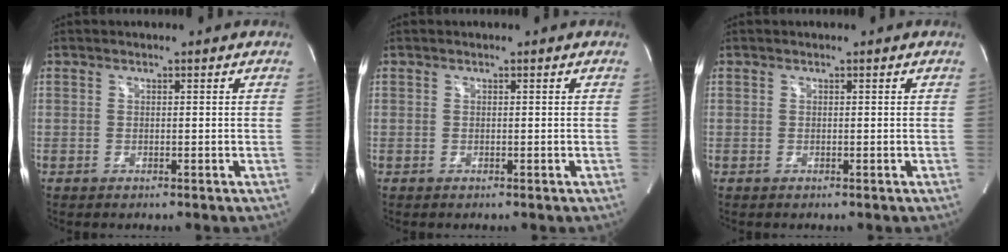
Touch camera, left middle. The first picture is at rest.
{"total": 0.0}
{"total": 0.0}